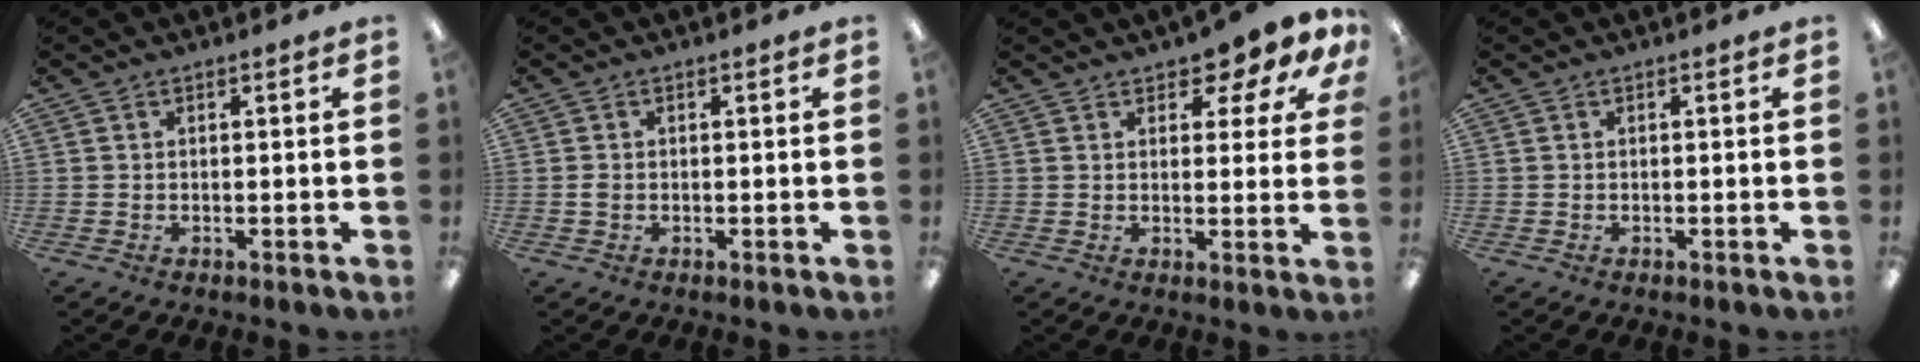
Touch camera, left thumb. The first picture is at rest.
{"total": 1.1, "force": [-0.1, 0.8, 0.8], "torque": [-0.016, 0.003, -0.003]}
{"total": 5.9, "force": [4.2, 2.5, 3.3], "torque": [-0.036, -0.026, 0.068]}
{"total": 0.0}